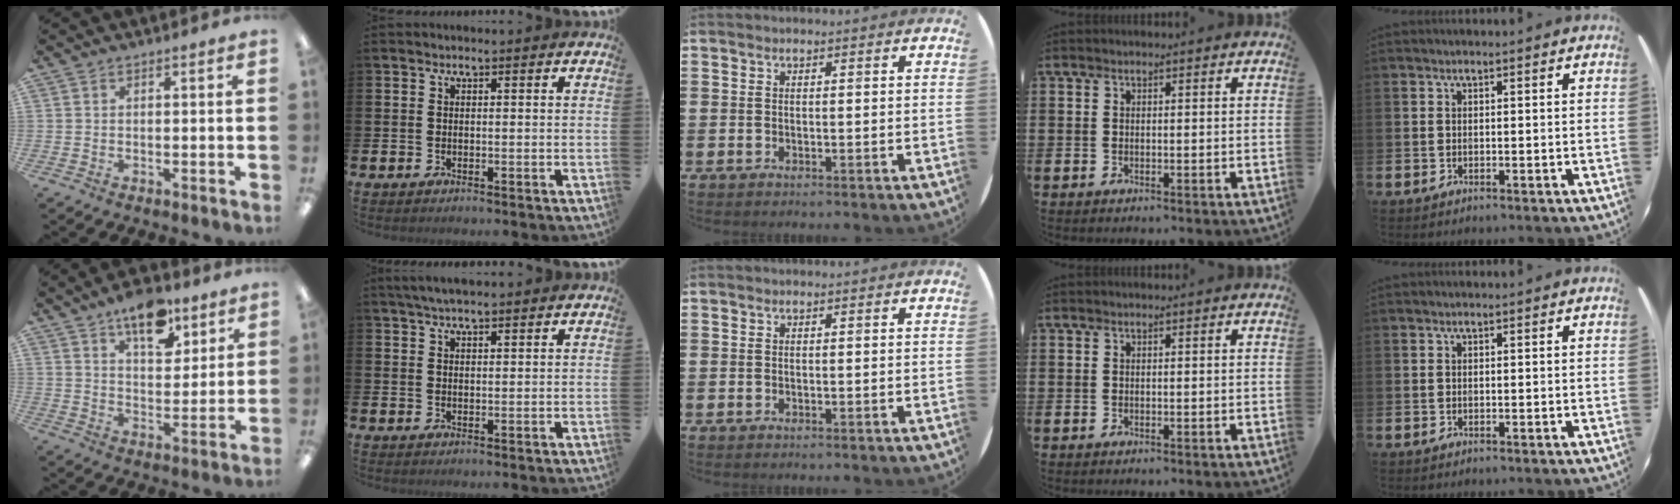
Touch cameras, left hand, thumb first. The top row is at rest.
{"thumb": {"total": 12.5, "force": [8.5, 6.2, 6.8], "torque": [-0.083, -0.045, 0.144]}, "index": {"total": 3.4, "force": [2.9, 0.7, 1.5], "torque": [-0.028, -0.002, 0.053]}}